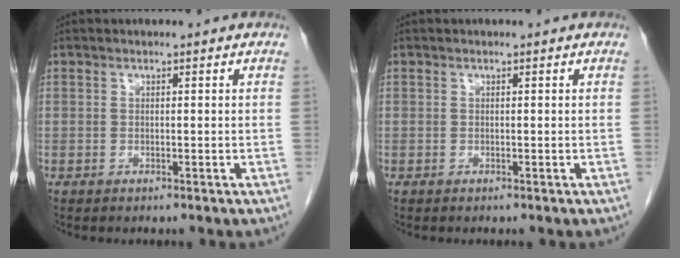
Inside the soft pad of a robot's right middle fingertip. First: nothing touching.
{"total": 0.0}